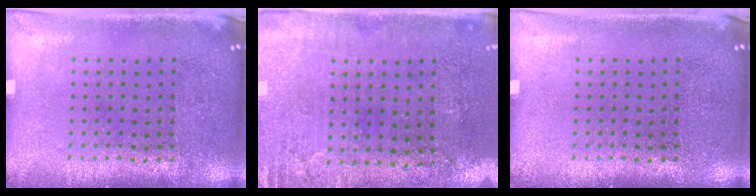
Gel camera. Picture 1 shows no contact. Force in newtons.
{"total": 2.8, "press": 2.4, "slide": 1.5}
{"total": 0.0}